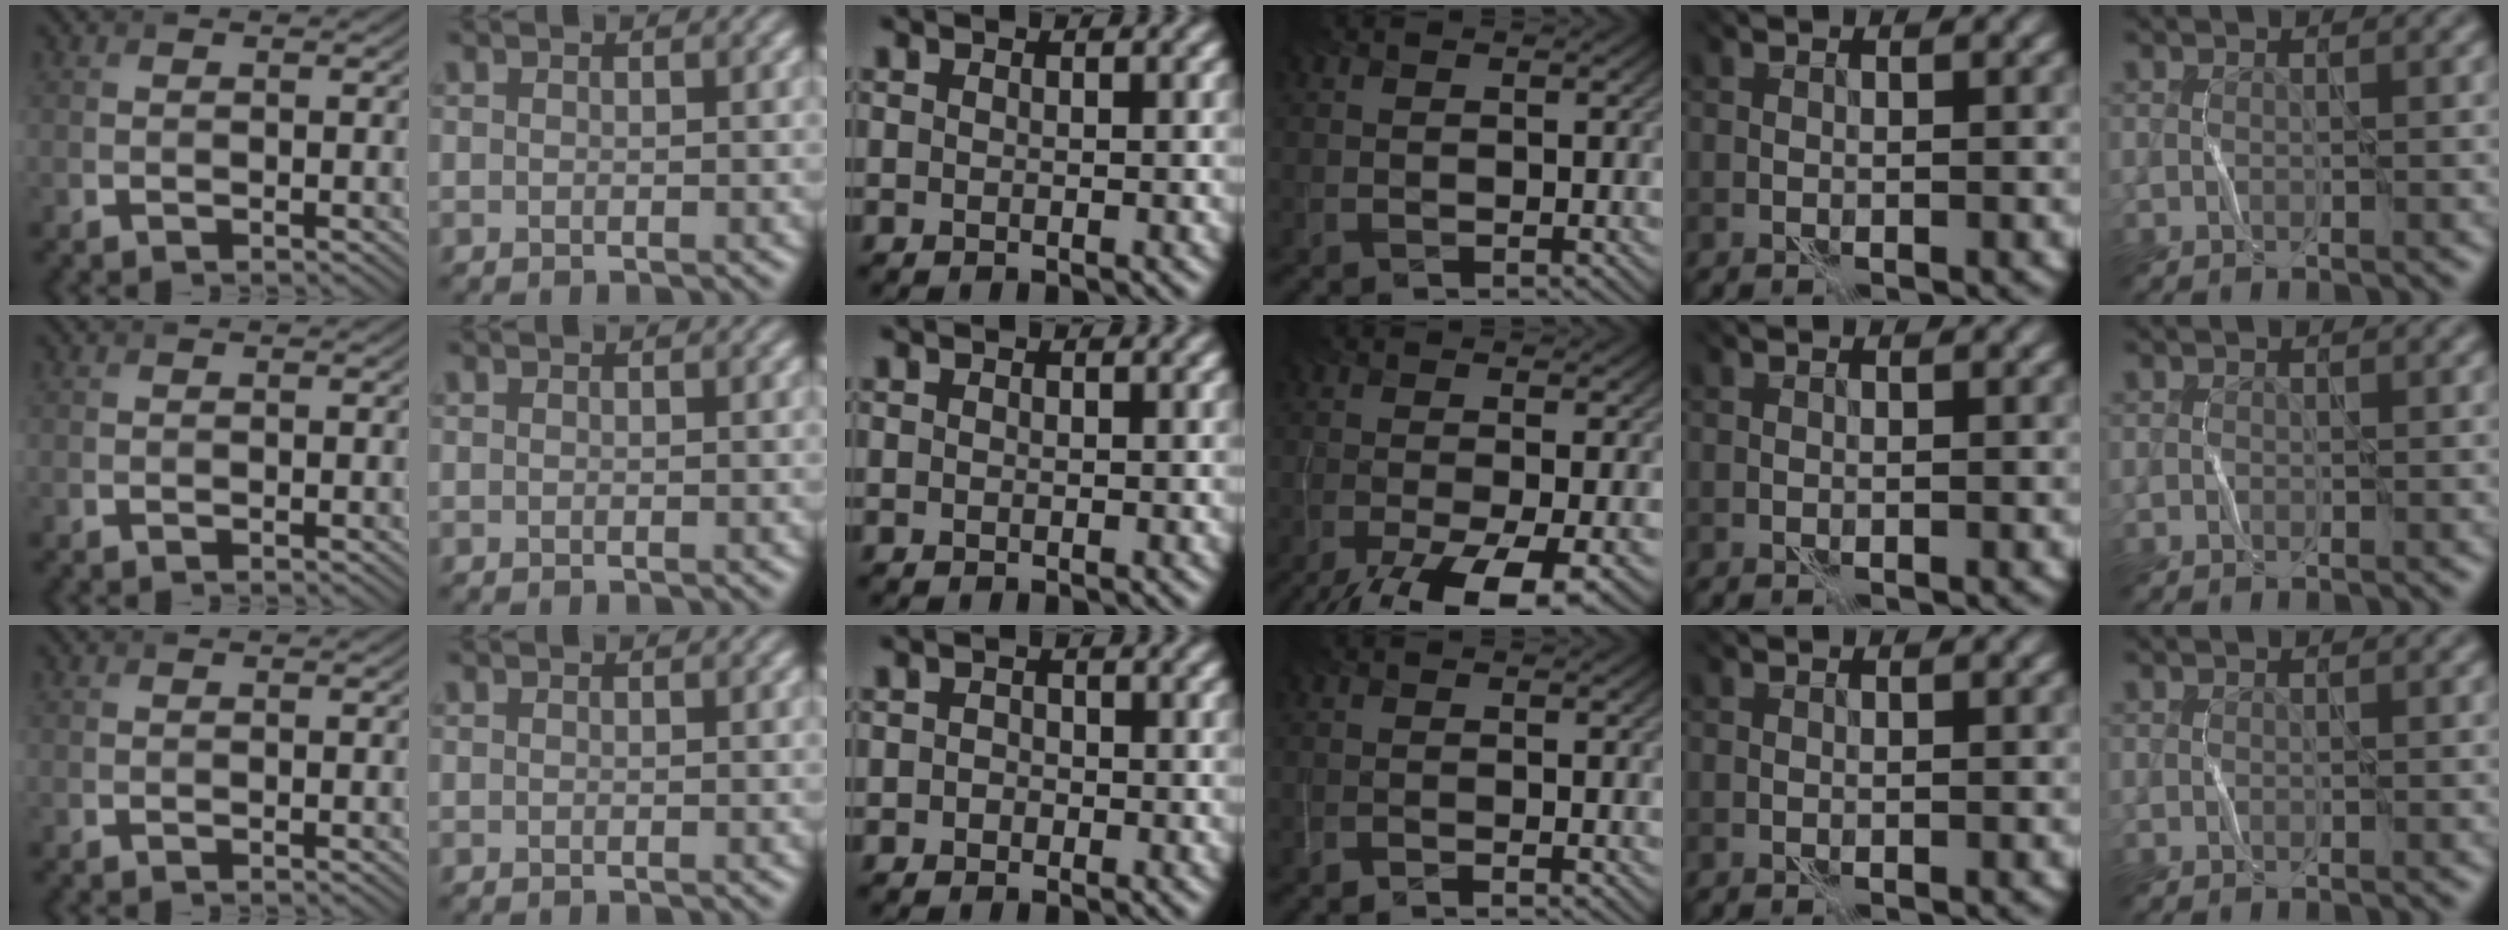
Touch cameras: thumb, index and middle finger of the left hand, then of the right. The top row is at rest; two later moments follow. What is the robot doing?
{"motion": "fold", "object": "bubble wrap"}